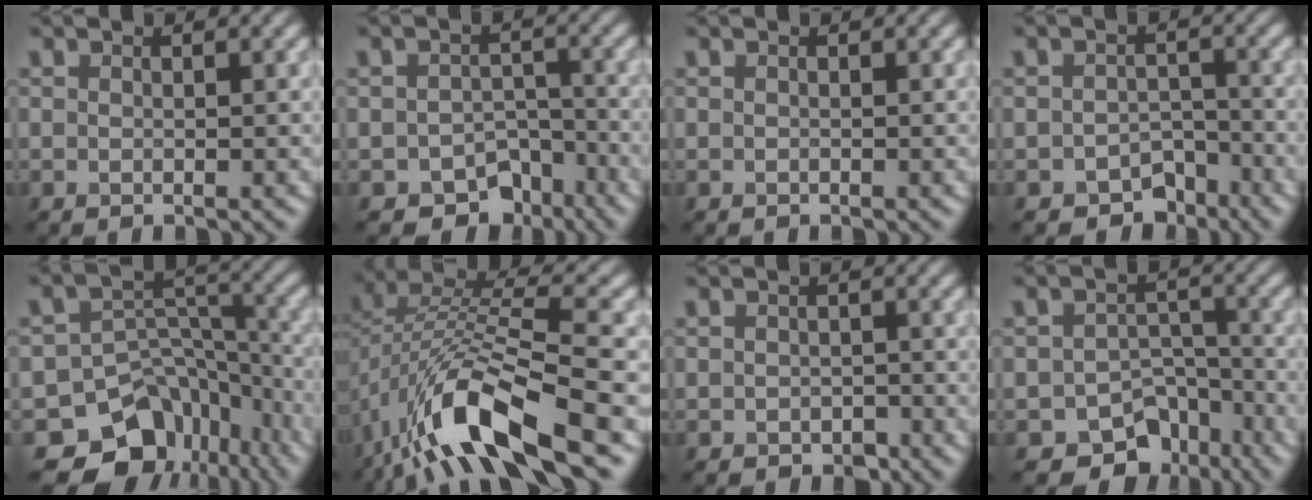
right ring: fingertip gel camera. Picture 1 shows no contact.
{"total": 5.0, "force": [-3.5, 3.2, 1.4], "torque": [0.001, -0.002, -0.046]}
{"total": 0.0}
{"total": 3.3, "force": [-2.5, 2.1, 0.8], "torque": [0.004, -0.002, -0.036]}
{"total": 12.9, "force": [-9.2, 8.4, 3.3], "torque": [-0.049, 0.001, -0.121]}
{"total": 11.3, "force": [-5.1, 3.9, 9.3], "torque": [-0.180, 0.007, -0.102]}
{"total": 1.2, "force": [-0.7, 0.9, 0.1], "torque": [0.004, -0.004, -0.010]}
{"total": 7.1, "force": [-5.2, 4.4, 1.8], "torque": [0.004, -0.008, -0.071]}